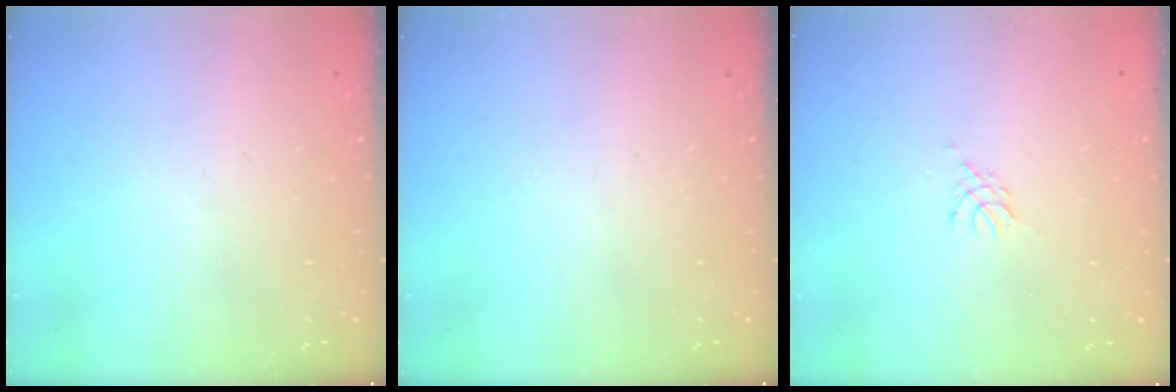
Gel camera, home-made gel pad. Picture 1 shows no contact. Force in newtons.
{"total": 0.0}
{"total": 3.8, "press": 3.8, "slide": 0.6}